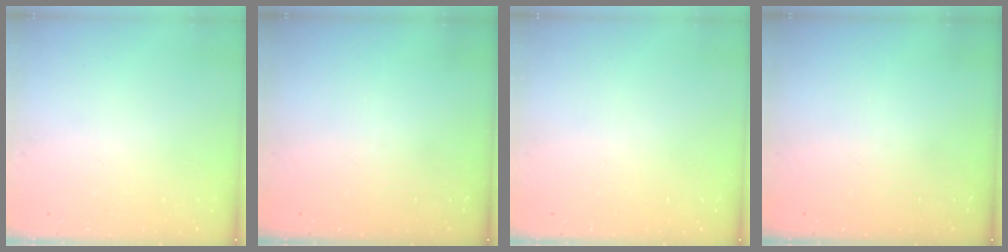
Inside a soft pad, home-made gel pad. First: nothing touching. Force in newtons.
{"total": 0.0}
{"total": 0.0}
{"total": 0.0}